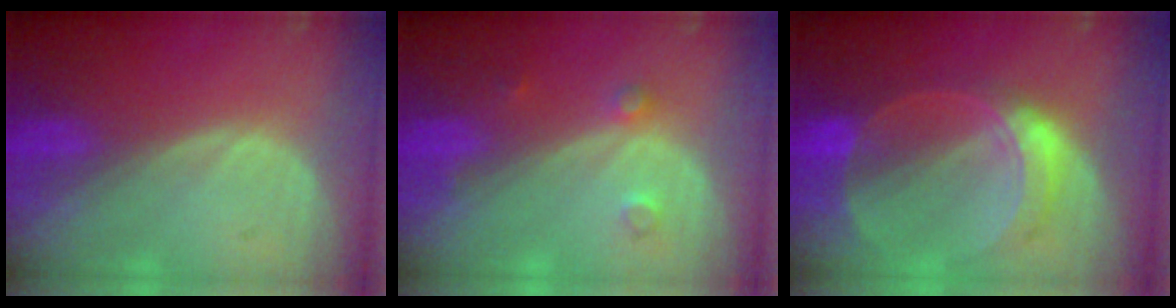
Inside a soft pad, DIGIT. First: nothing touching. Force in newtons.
{"total": 2.0, "press": 2.0, "slide": 0.2}
{"total": 7.3, "press": 6.5, "slide": 3.4}